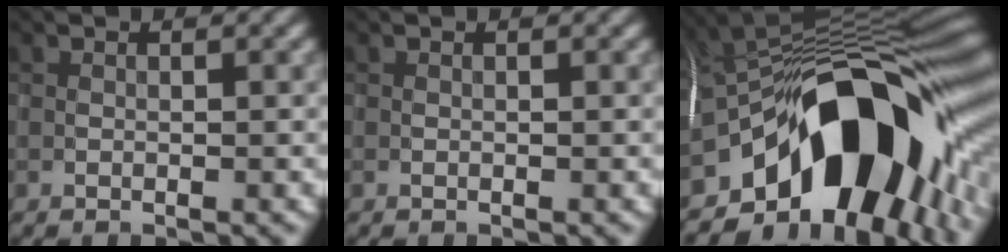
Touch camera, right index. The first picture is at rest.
{"total": 0.0}
{"total": 15.9, "force": [-6.1, 9.1, 11.6], "torque": [-0.150, 0.014, -0.108]}